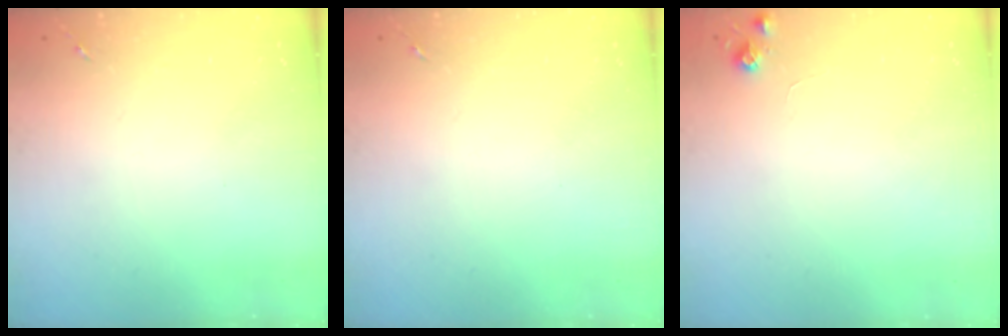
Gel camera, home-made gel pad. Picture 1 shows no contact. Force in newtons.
{"total": 0.0}
{"total": 5.3, "press": 5.2, "slide": 0.7}